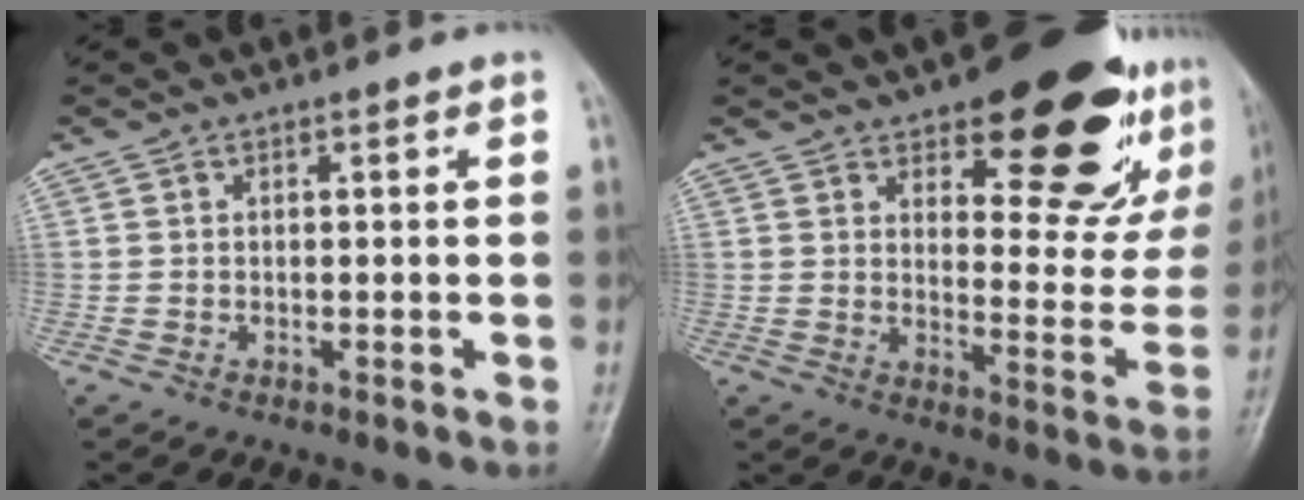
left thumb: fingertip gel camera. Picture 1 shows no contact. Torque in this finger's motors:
{"motor_torque": [0.89, 0.55, 1.62, -1.15, 0.16]}